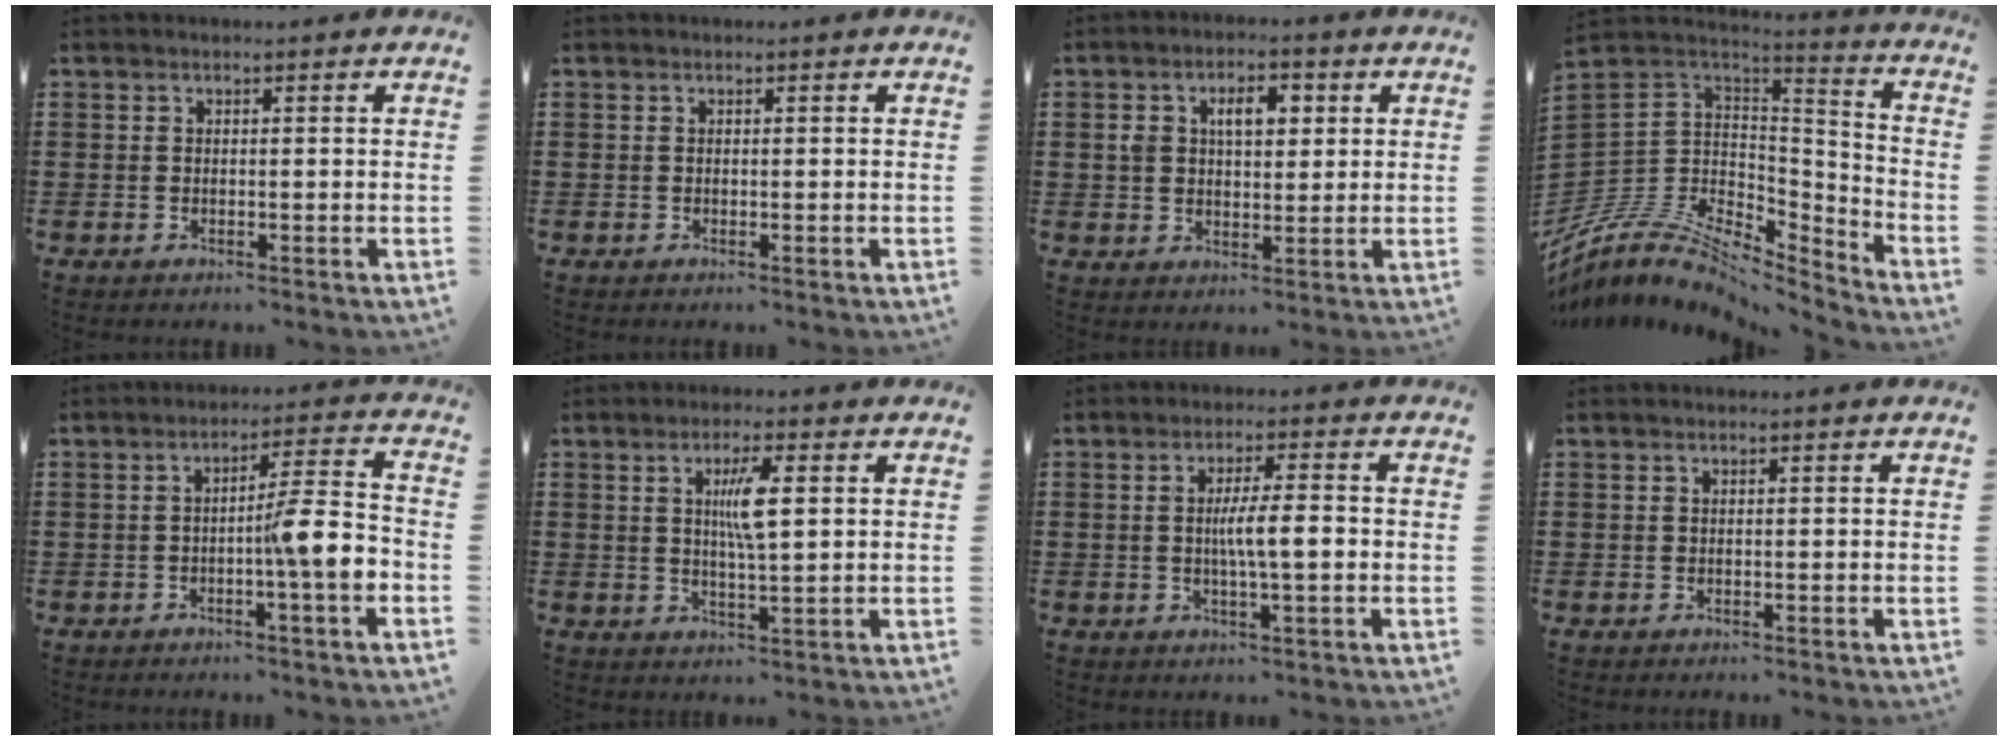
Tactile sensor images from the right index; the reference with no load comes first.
{"total": 0.0}
{"total": 5.0, "force": [1.3, 3.2, 3.6], "torque": [-0.065, 0.011, 0.014]}
{"total": 8.2, "force": [-6.0, 4.5, 3.4], "torque": [-0.094, -0.003, -0.123]}
{"total": 7.8, "force": [-2.0, 1.0, 7.5], "torque": [-0.110, -0.002, -0.039]}
{"total": 5.2, "force": [1.3, 1.0, 4.9], "torque": [-0.099, 0.005, 0.018]}
{"total": 5.5, "force": [-0.3, 0.7, 5.5], "torque": [-0.095, 0.000, -0.008]}
{"total": 0.0}